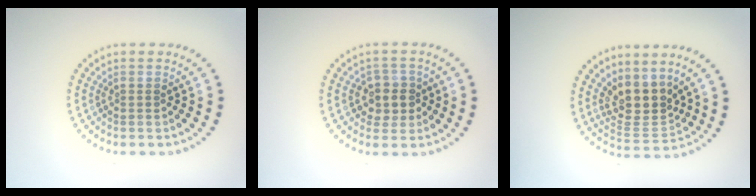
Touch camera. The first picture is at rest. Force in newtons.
{"total": 2.7, "press": 2.5, "slide": 0.9}
{"total": 3.8, "press": 3.0, "slide": 2.3}